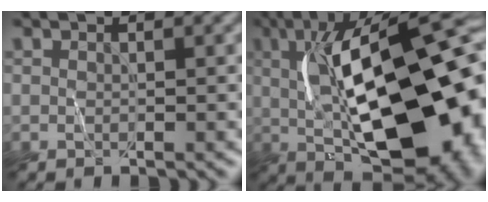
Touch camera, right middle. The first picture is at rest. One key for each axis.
{"total": 19.5, "fx": -0.3, "fy": 8.8, "fz": 17.4, "tx": -0.250, "ty": 0.005, "tz": 0.005}